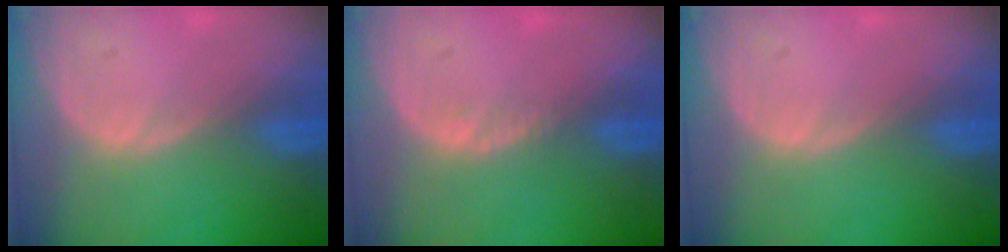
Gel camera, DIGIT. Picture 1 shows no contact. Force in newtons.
{"total": 0.8, "press": 0.7, "slide": 0.5}
{"total": 0.0}